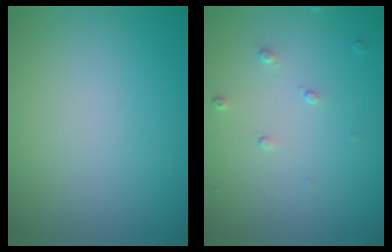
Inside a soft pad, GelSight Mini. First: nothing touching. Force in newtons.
{"total": 0.7, "press": 0.5, "slide": 0.5}